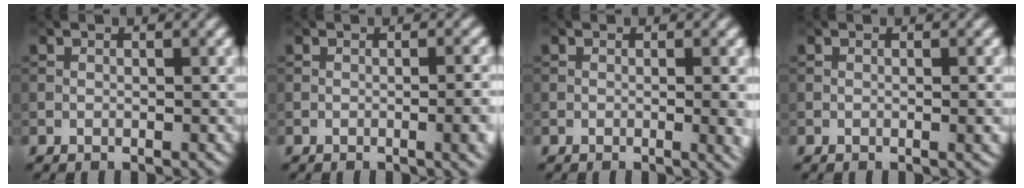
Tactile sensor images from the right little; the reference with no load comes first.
{"total": 4.0, "force": [-0.7, 1.3, 3.7], "torque": [-0.041, -0.005, -0.006]}
{"total": 3.4, "force": [-0.3, 1.3, 3.2], "torque": [-0.028, -0.006, 0.001]}
{"total": 1.3, "force": [-0.1, 0.3, 1.3], "torque": [-0.014, -0.001, -0.002]}